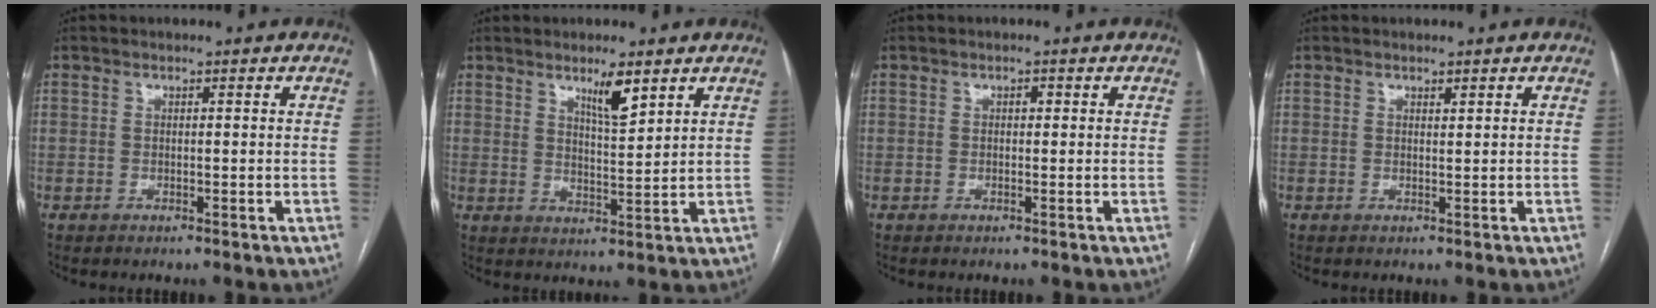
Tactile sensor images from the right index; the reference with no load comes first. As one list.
[{"total": 4.9, "force": [3.2, 0.7, 3.6], "torque": [-0.065, -0.005, 0.058]}, {"total": 0.8, "force": [0.2, 0.4, 0.6], "torque": [-0.009, 0.002, 0.001]}, {"total": 0.5, "force": [0.5, 0.1, 0.3], "torque": [-0.006, -0.004, 0.007]}]